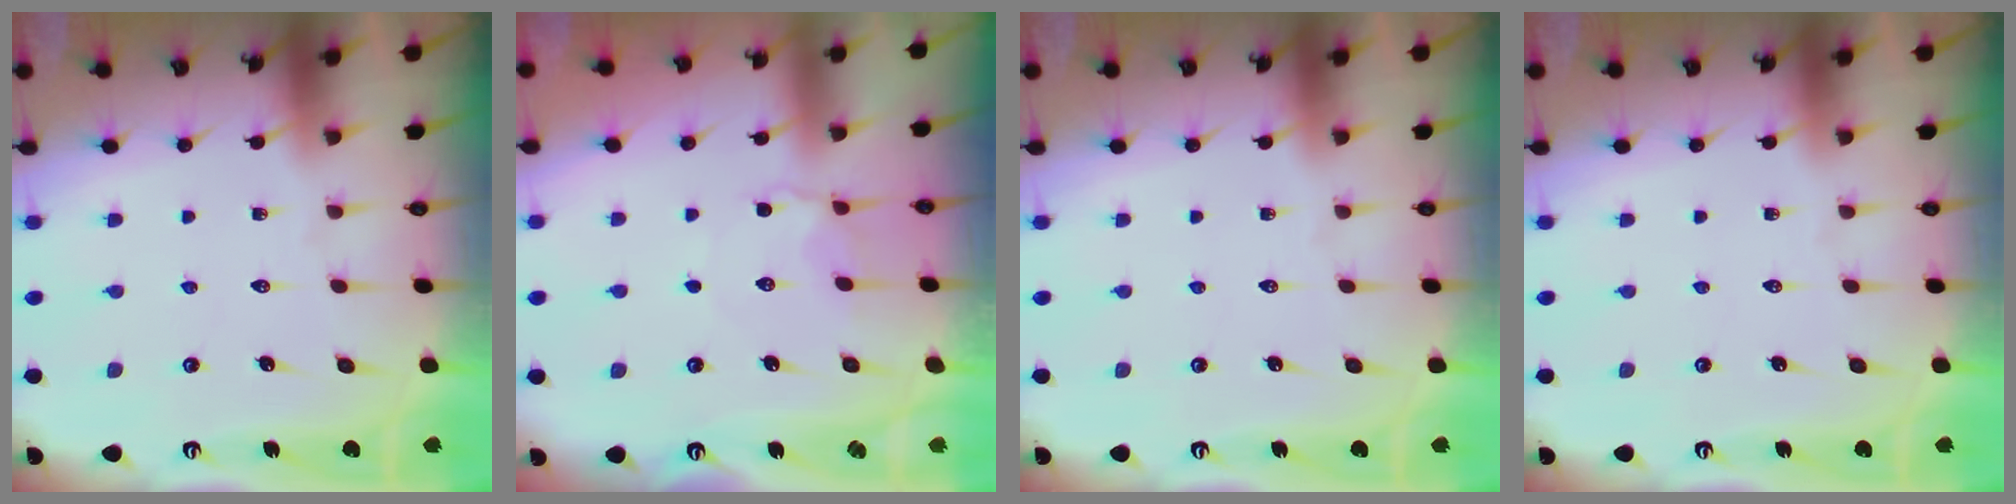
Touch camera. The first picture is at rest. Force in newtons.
{"total": 3.1, "press": 3.0, "slide": 0.6}
{"total": 0.0}
{"total": 0.0}